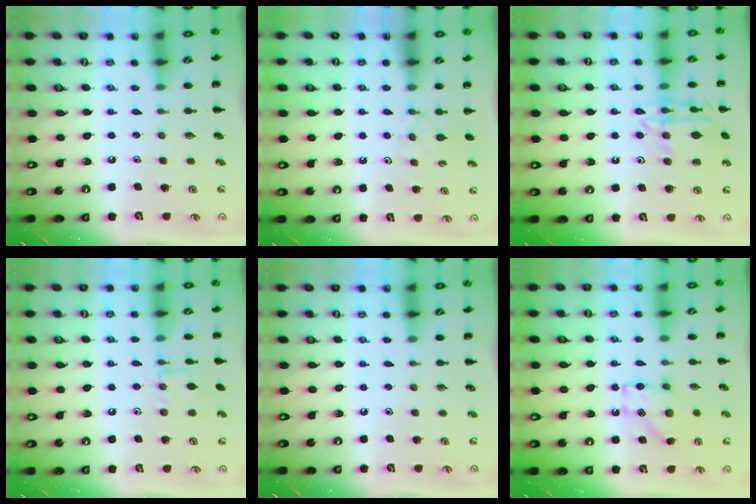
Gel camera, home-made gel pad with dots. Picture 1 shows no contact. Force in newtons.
{"total": 4.3, "press": 4.1, "slide": 1.4}
{"total": 14.0, "press": 14.0, "slide": 0.9}
{"total": 7.0, "press": 6.9, "slide": 0.8}
{"total": 0.0}
{"total": 8.0, "press": 7.9, "slide": 1.1}